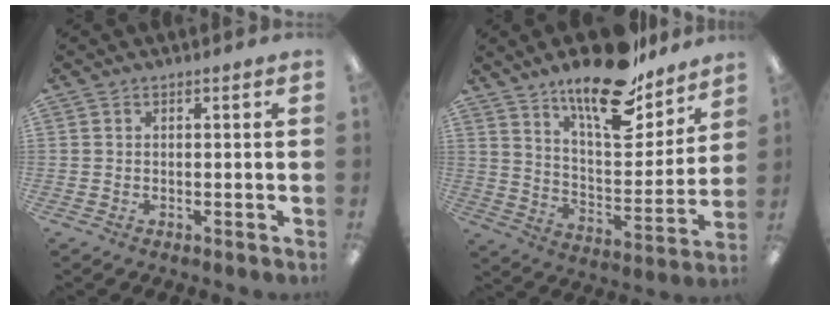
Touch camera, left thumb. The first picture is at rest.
{"total": 20.0, "force": [15.3, 7.0, 10.9], "torque": [-0.172, -0.101, 0.258]}